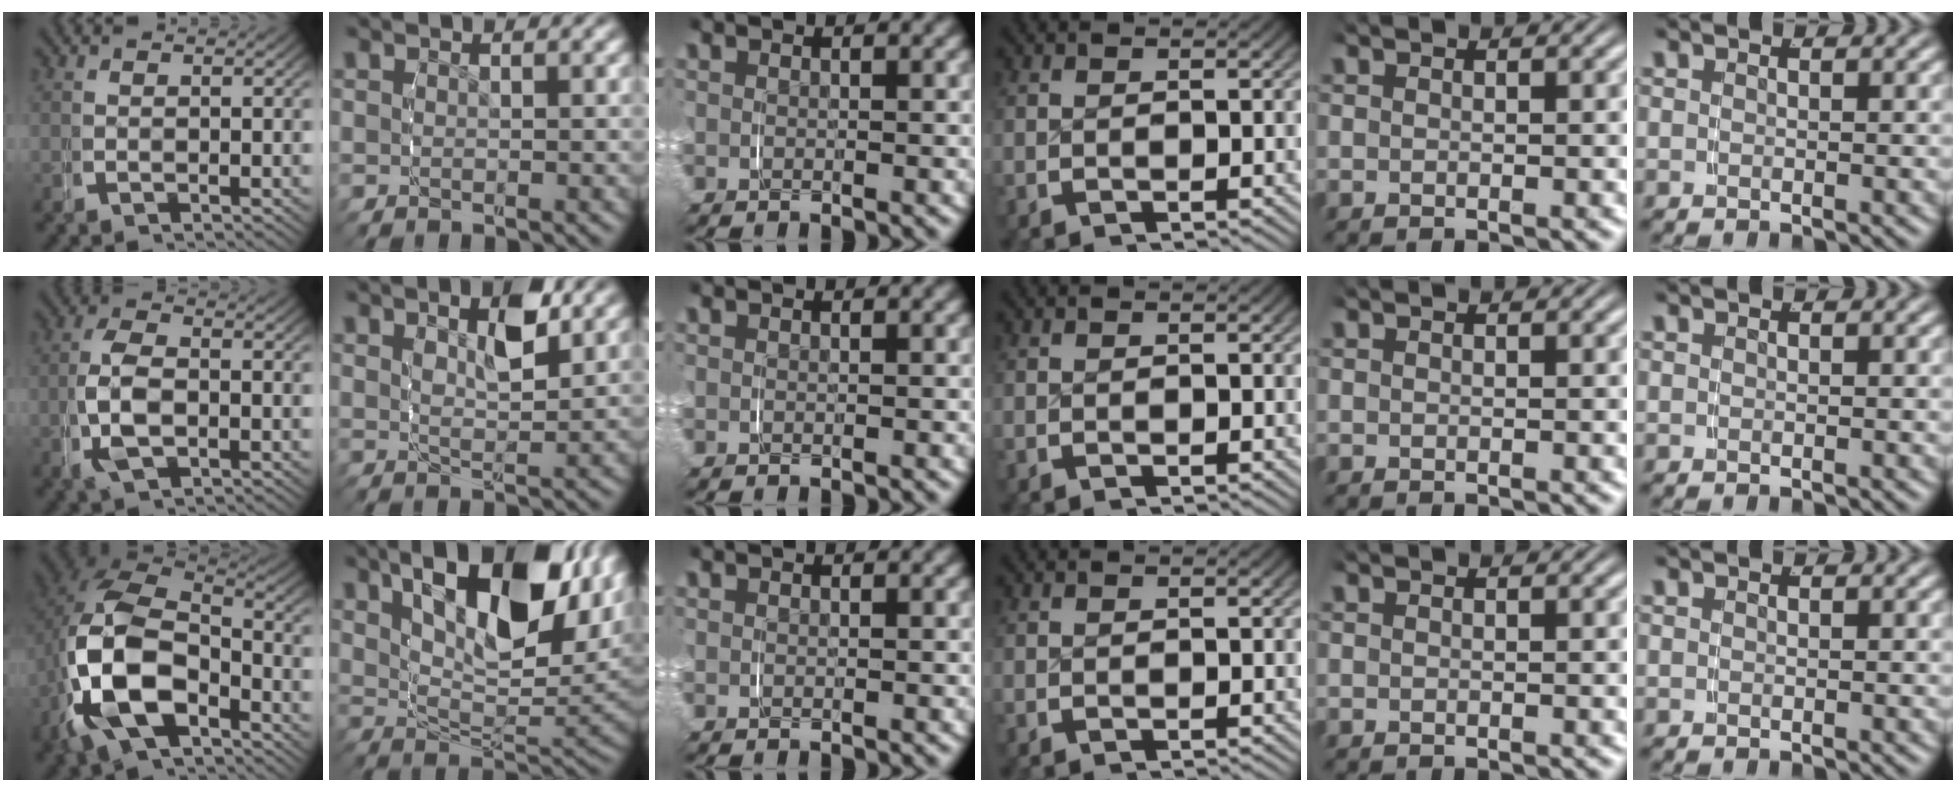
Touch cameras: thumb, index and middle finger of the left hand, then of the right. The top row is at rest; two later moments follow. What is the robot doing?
{"motion": "grasp_and_lifting", "object": "key"}